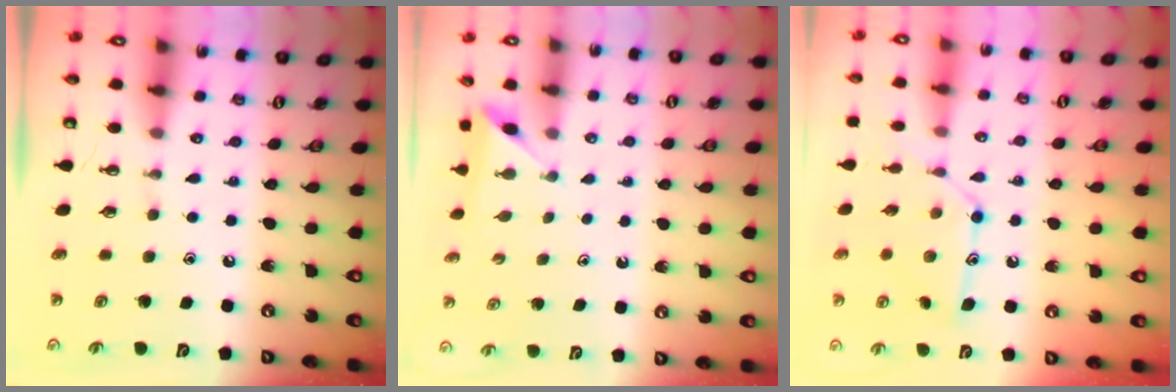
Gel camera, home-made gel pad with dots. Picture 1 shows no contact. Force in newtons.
{"total": 2.1, "press": 2.1, "slide": 0.2}
{"total": 11.6, "press": 11.6, "slide": 0.2}